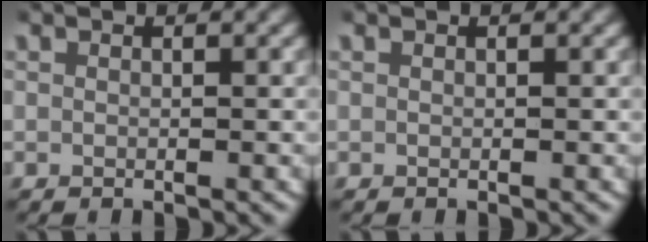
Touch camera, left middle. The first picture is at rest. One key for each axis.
{"total": 0.0}